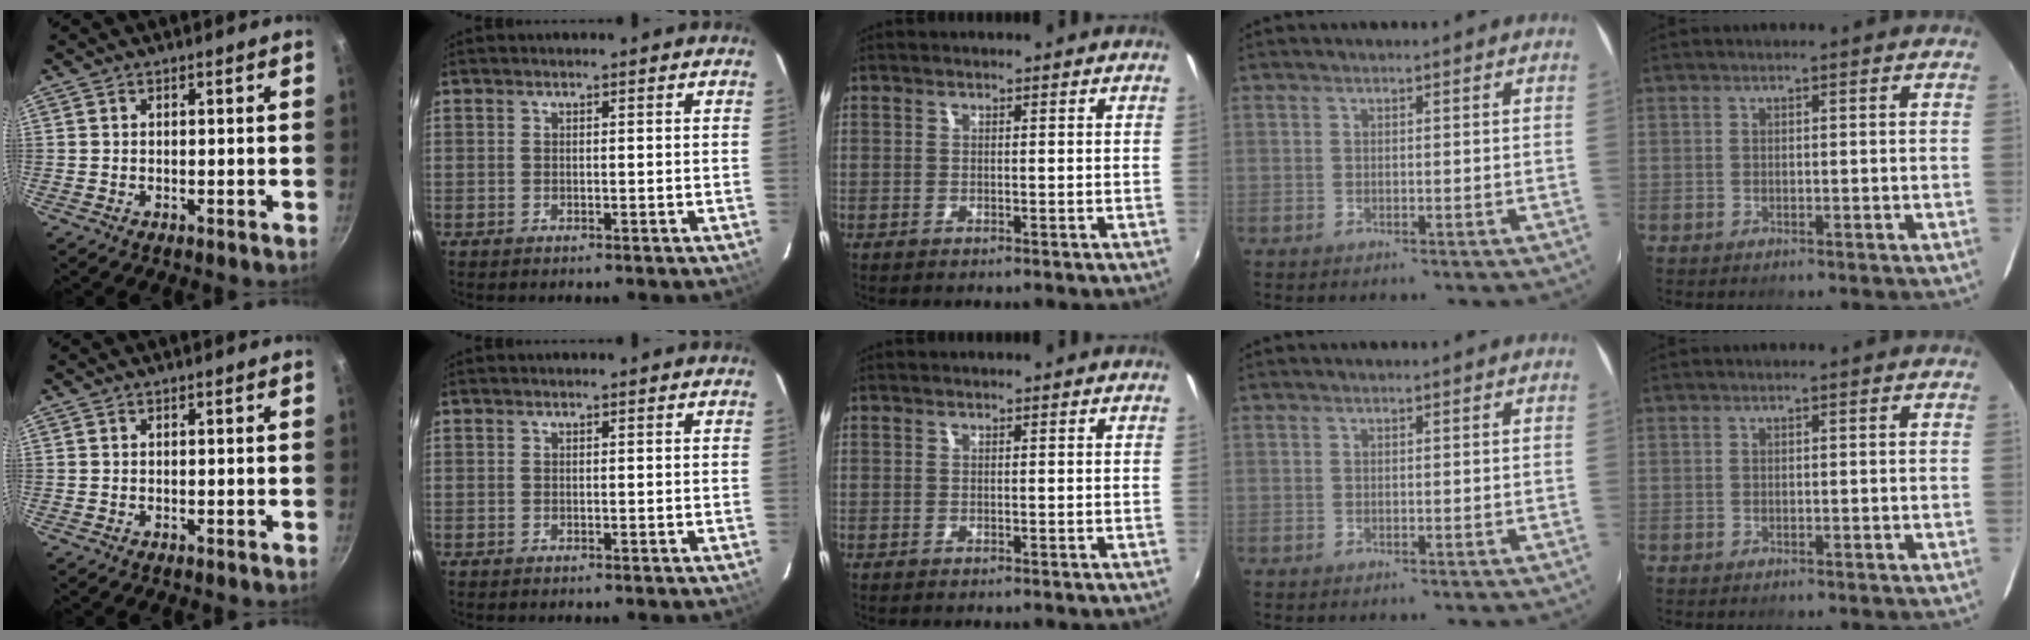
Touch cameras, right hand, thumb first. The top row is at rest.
{}